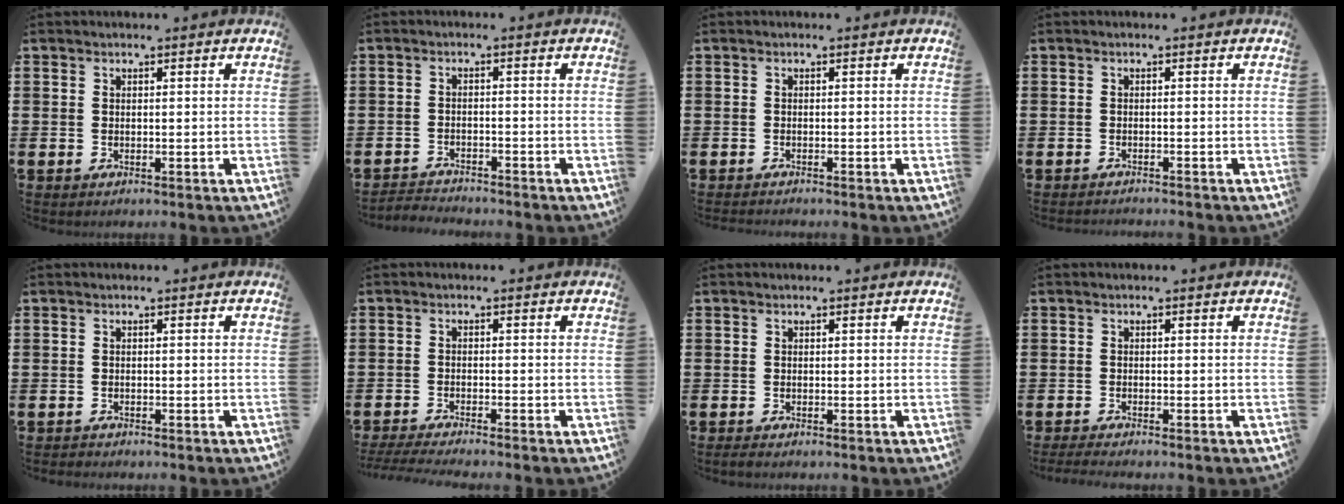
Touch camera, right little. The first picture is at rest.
{"total": 2.1, "force": [-2.1, 0.1, -0.2], "torque": [-0.003, 0.001, -0.047]}
{"total": 0.5, "force": [-0.5, -0.1, 0.0], "torque": [0.000, -0.003, -0.010]}
{"total": 0.7, "force": [-0.6, -0.1, -0.1], "torque": [0.001, -0.001, -0.014]}
{"total": 0.0}
{"total": 1.5, "force": [-1.2, -0.3, 0.8], "torque": [-0.010, 0.001, -0.022]}
{"total": 0.5, "force": [-0.4, 0.1, 0.3], "torque": [-0.006, -0.001, -0.008]}
{"total": 0.8, "force": [-0.4, -0.1, 0.6], "torque": [-0.009, -0.001, -0.007]}